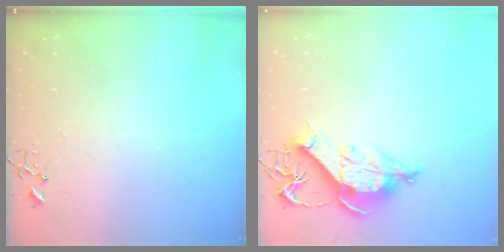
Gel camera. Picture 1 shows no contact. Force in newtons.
{"total": 11.6, "press": 11.5, "slide": 1.4}